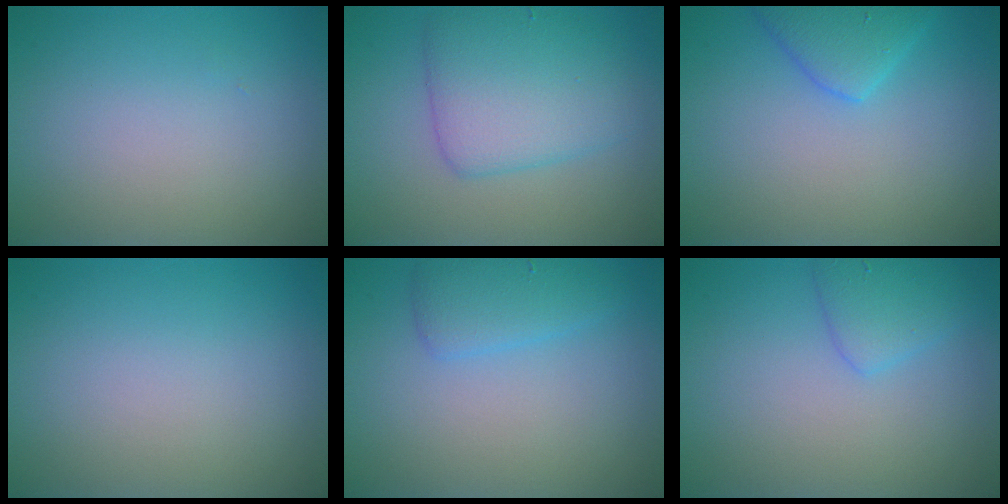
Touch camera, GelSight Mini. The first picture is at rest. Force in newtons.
{"total": 5.4, "press": 5.4, "slide": 0.2}
{"total": 3.1, "press": 3.0, "slide": 0.3}
{"total": 0.0}
{"total": 2.4, "press": 2.4, "slide": 0.3}
{"total": 2.2, "press": 2.2, "slide": 0.1}